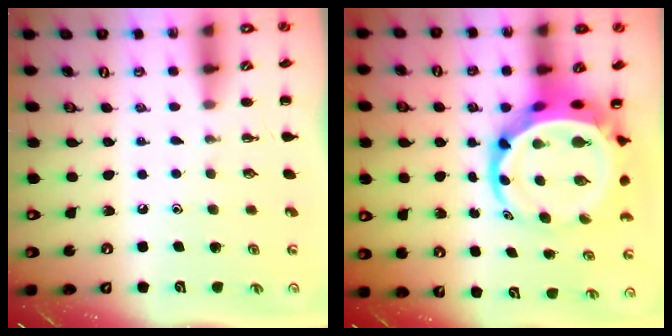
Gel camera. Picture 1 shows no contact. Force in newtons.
{"total": 9.6, "press": 9.3, "slide": 2.7}